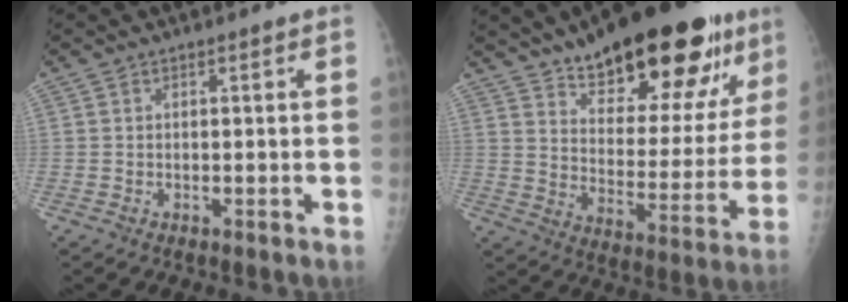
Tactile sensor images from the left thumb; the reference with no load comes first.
{"total": 26.9, "force": [17.3, 10.1, 18.0], "torque": [-0.224, -0.067, 0.259]}